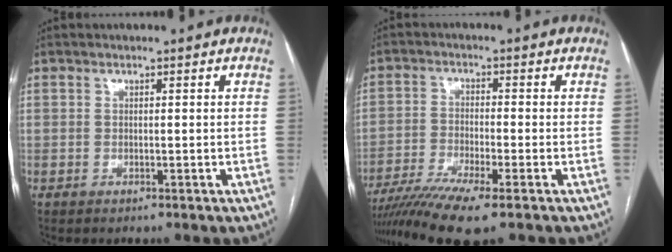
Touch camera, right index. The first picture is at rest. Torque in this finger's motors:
{"motor_torque": [1.43, -0.71, 0.56, 0.15]}